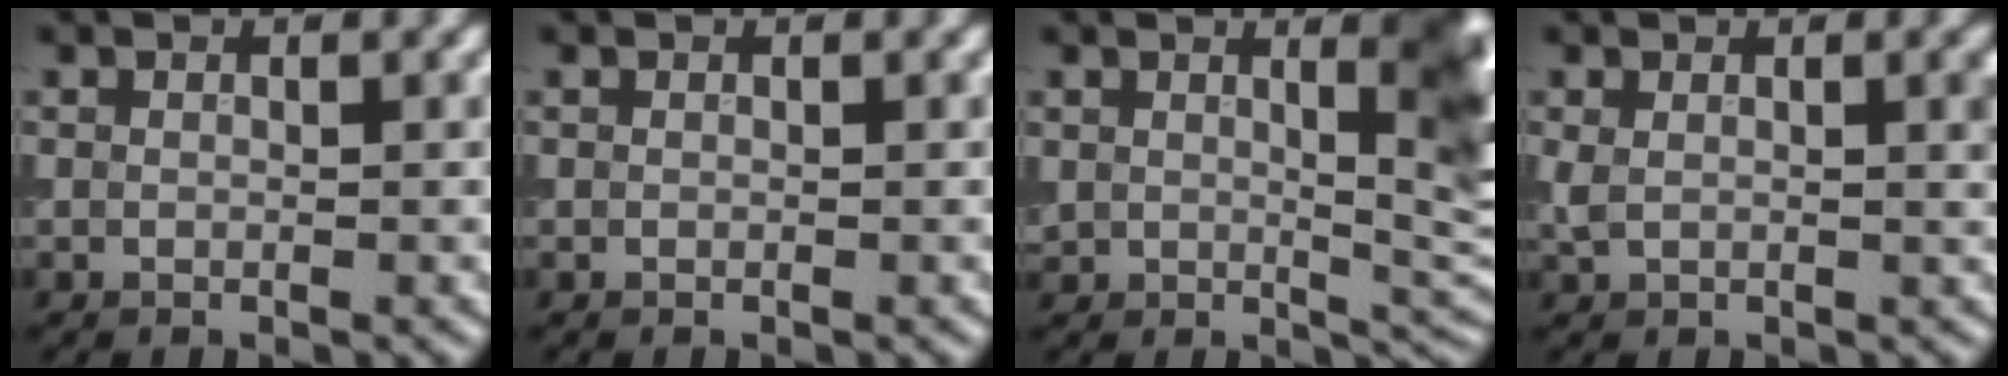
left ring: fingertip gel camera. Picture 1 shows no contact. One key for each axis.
{"total": 0.0}
{"total": 6.4, "fx": 2.2, "fy": 2.3, "fz": 5.6, "tx": -0.070, "ty": -0.006, "tz": 0.039}
{"total": 2.8, "fx": 0.8, "fy": 1.1, "fz": 2.5, "tx": -0.043, "ty": 0.001, "tz": 0.012}